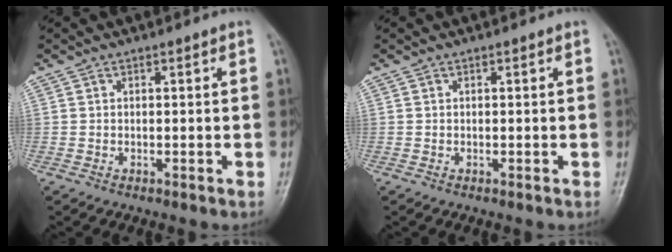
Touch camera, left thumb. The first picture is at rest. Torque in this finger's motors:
{"motor_torque": [0.00, 0.00, -0.04, -0.02, 0.00]}